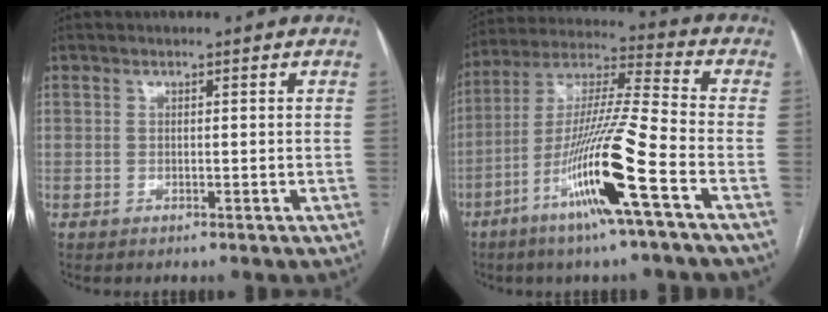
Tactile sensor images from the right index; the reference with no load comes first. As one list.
[{"total": 16.4, "force": [-7.2, -0.8, 14.7], "torque": [-0.290, -0.014, -0.136]}]